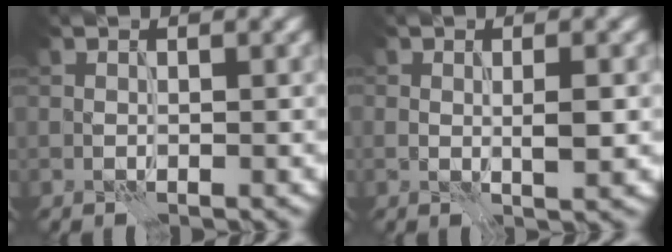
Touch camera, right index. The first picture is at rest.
{"total": 1.7, "force": [0.0, 0.4, 1.6], "torque": [-0.022, -0.004, 0.000]}